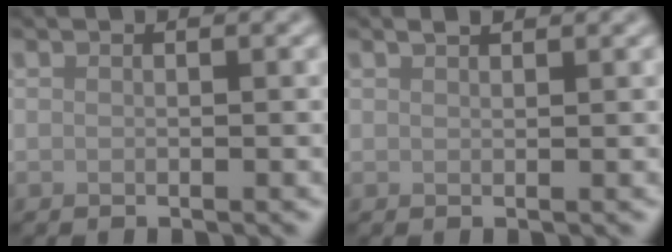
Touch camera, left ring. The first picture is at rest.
{"total": 0.8, "force": [0.7, 0.2, 0.3], "torque": [-0.007, -0.002, 0.013]}